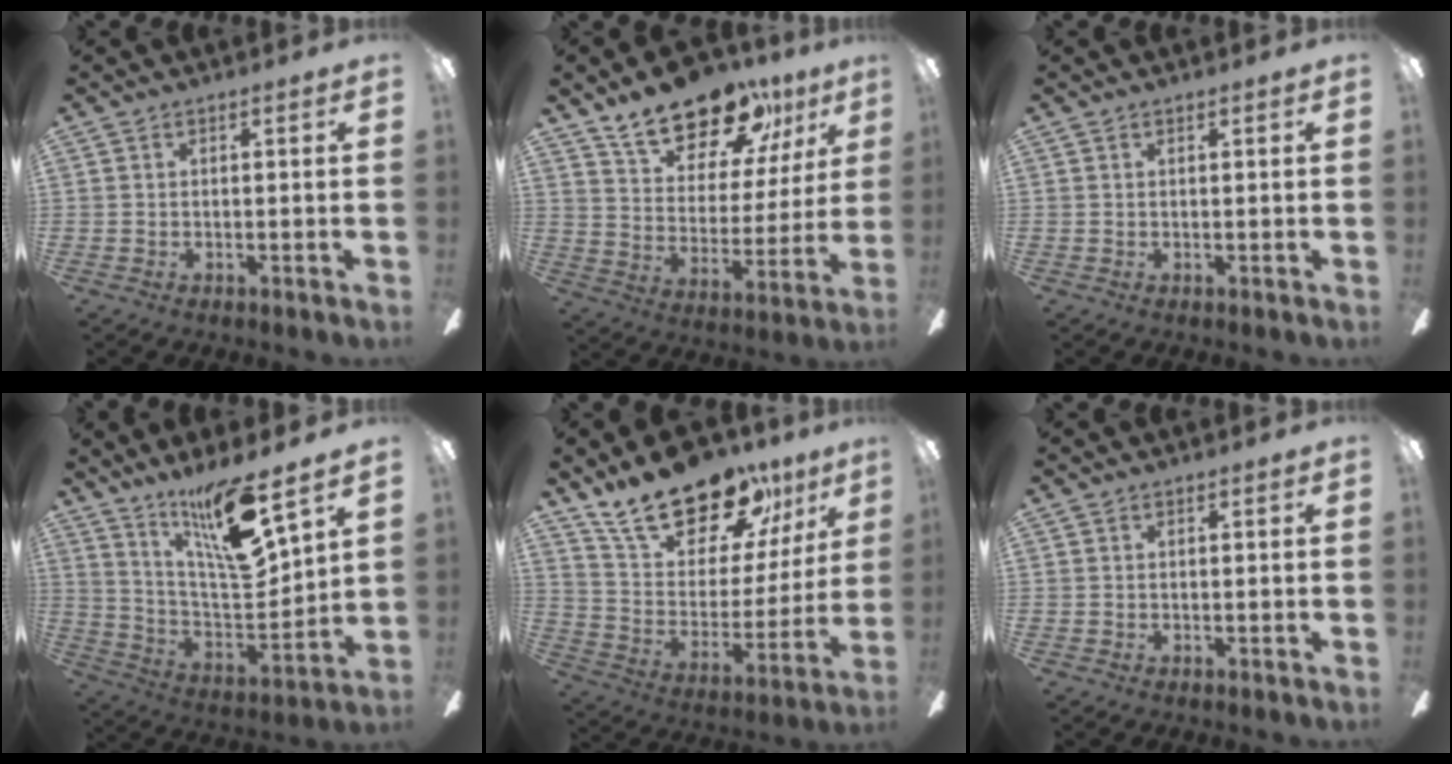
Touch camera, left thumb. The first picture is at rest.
{"total": 20.2, "force": [15.7, 8.7, 9.3], "torque": [-0.155, -0.102, 0.275]}
{"total": 0.6, "force": [0.5, 0.0, 0.3], "torque": [-0.006, 0.000, 0.010]}
{"total": 16.6, "force": [11.9, 2.7, 11.2], "torque": [-0.212, -0.085, 0.195]}
{"total": 22.5, "force": [18.3, 8.9, 9.5], "torque": [-0.164, -0.124, 0.323]}
{"total": 0.0}